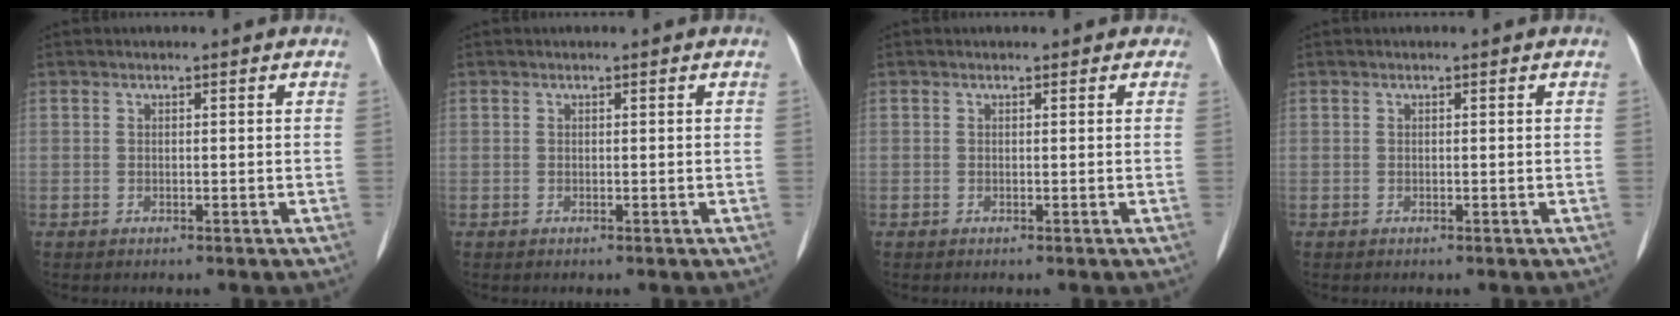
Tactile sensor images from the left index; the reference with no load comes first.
{"total": 0.0}
{"total": 0.9, "force": [0.3, 0.8, 0.0], "torque": [0.011, 0.005, -0.003]}
{"total": 0.0}